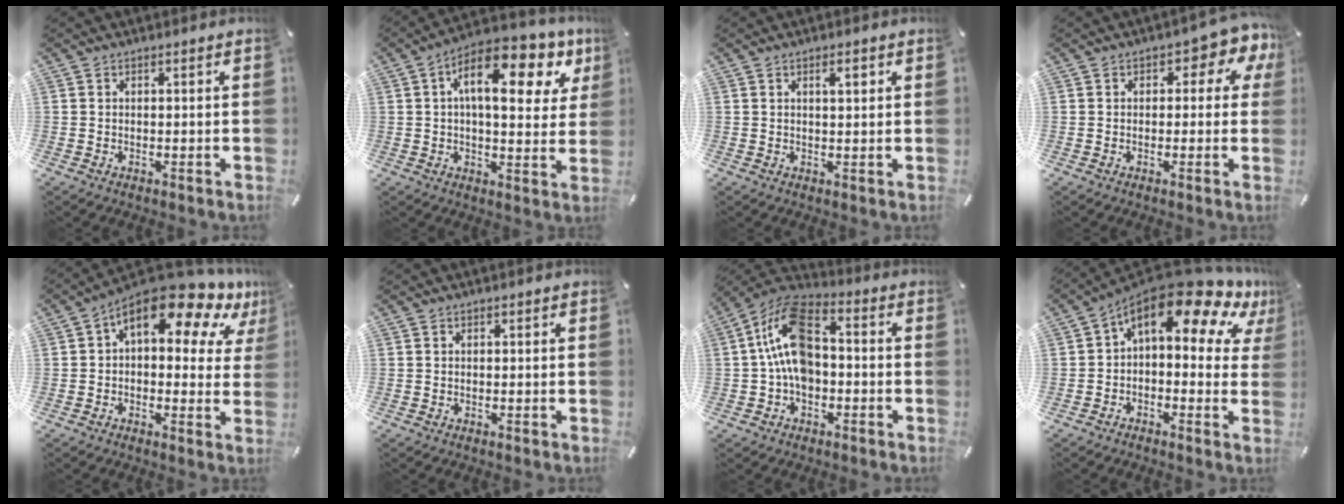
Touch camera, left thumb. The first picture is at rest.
{"total": 15.7, "force": [6.6, 7.1, 12.4], "torque": [-0.194, -0.025, 0.107]}
{"total": 2.5, "force": [1.1, 0.9, 2.1], "torque": [-0.027, -0.001, 0.015]}
{"total": 5.8, "force": [2.2, 3.2, 4.2], "torque": [-0.049, -0.009, 0.031]}
{"total": 15.9, "force": [9.4, 6.7, 10.9], "torque": [-0.176, -0.061, 0.159]}
{"total": 0.0}
{"total": 13.2, "force": [0.0, 8.5, 10.1], "torque": [-0.224, 0.008, -0.002]}
{"total": 15.7, "force": [9.1, 5.6, 11.6], "torque": [-0.184, -0.074, 0.146]}